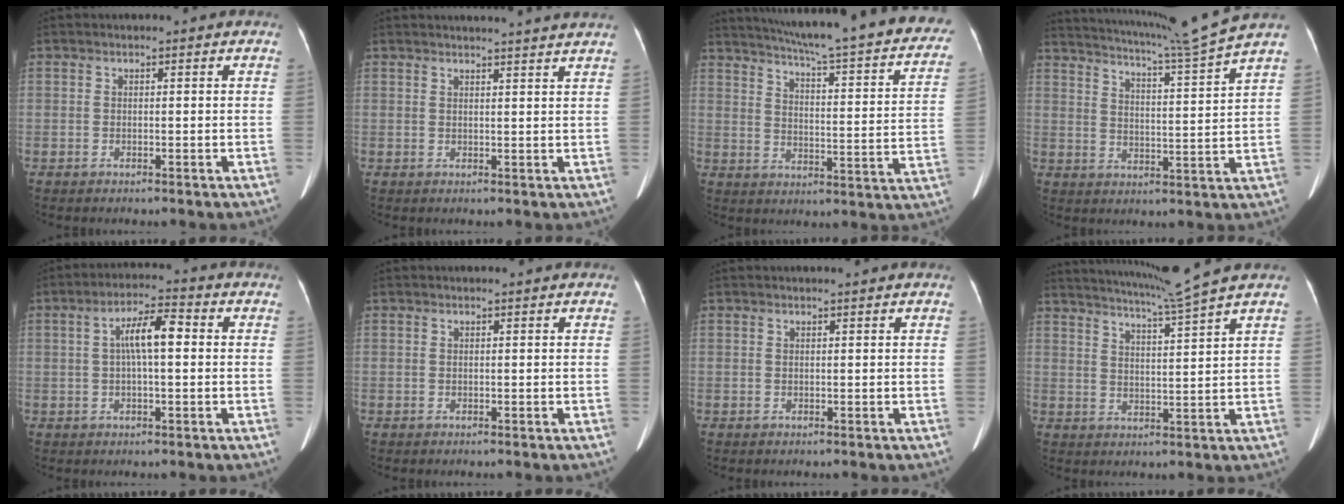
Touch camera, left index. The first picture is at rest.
{"total": 9.5, "force": [9.0, -1.0, 3.0], "torque": [-0.032, 0.000, 0.091]}
{"total": 30.6, "force": [26.2, 3.5, 15.4], "torque": [-0.224, -0.062, 0.316]}
{"total": 12.4, "force": [11.0, -3.2, 4.6], "torque": [-0.089, -0.044, 0.165]}
{"total": 6.3, "force": [0.7, 1.5, 6.1], "torque": [-0.111, 0.023, 0.011]}
{"total": 0.0}
{"total": 0.9, "force": [0.9, -0.1, 0.4], "torque": [-0.010, 0.005, 0.017]}
{"total": 8.9, "force": [7.8, -3.0, 3.2], "torque": [-0.061, -0.024, 0.127]}